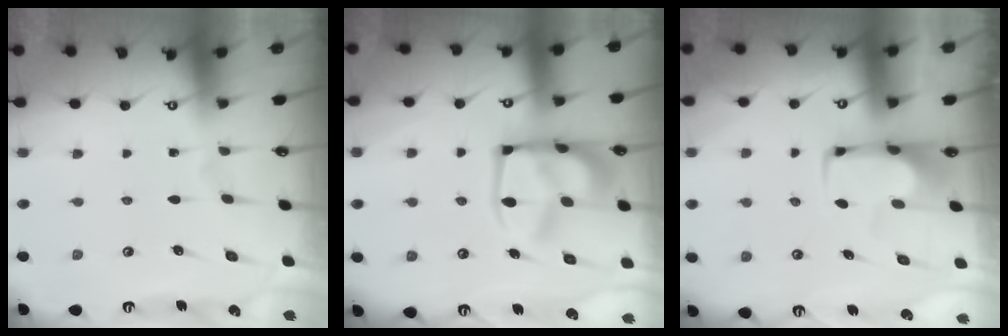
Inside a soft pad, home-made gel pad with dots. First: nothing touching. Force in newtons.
{"total": 14.1, "press": 14.0, "slide": 1.4}
{"total": 2.0, "press": 2.0, "slide": 0.4}